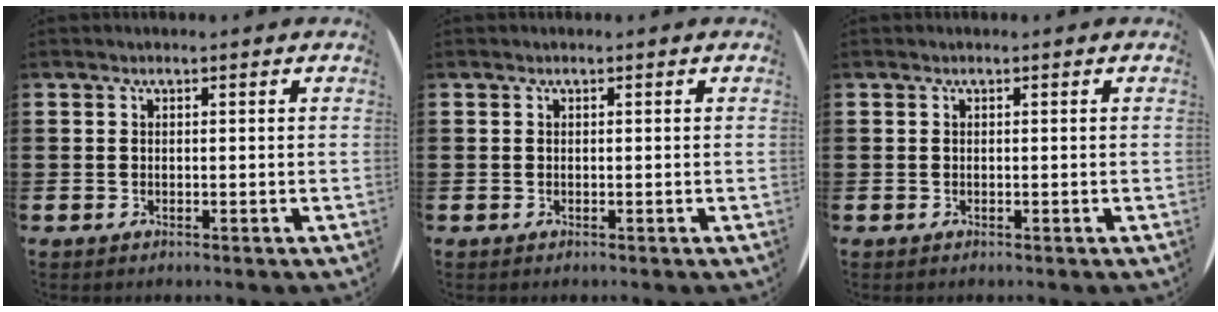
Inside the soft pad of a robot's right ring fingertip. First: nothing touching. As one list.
[{"total": 0.0}, {"total": 0.0}]